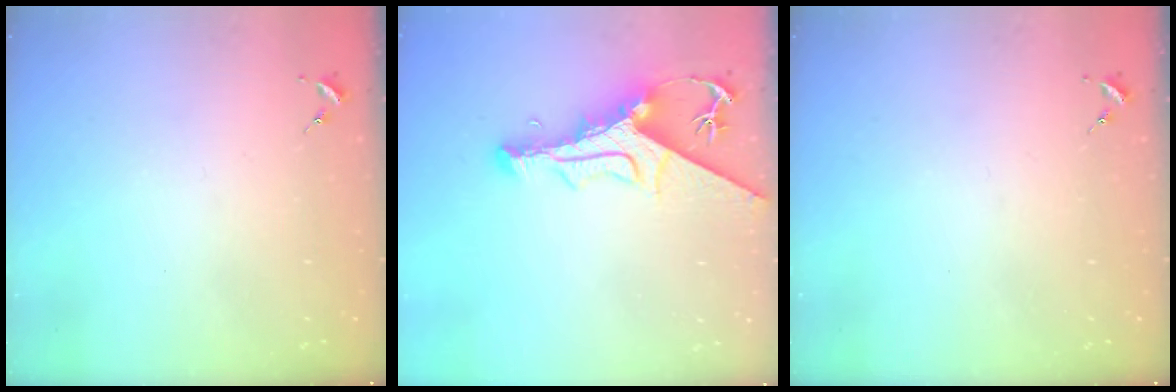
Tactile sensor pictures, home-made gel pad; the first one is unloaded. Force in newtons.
{"total": 11.3, "press": 11.2, "slide": 1.1}
{"total": 0.0}